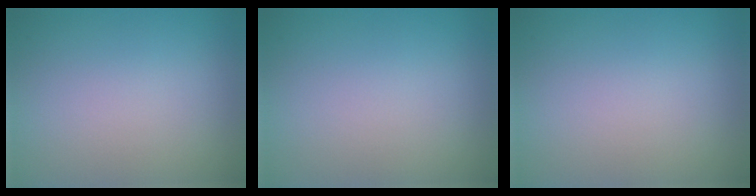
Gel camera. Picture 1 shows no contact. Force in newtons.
{"total": 0.0}
{"total": 0.0}